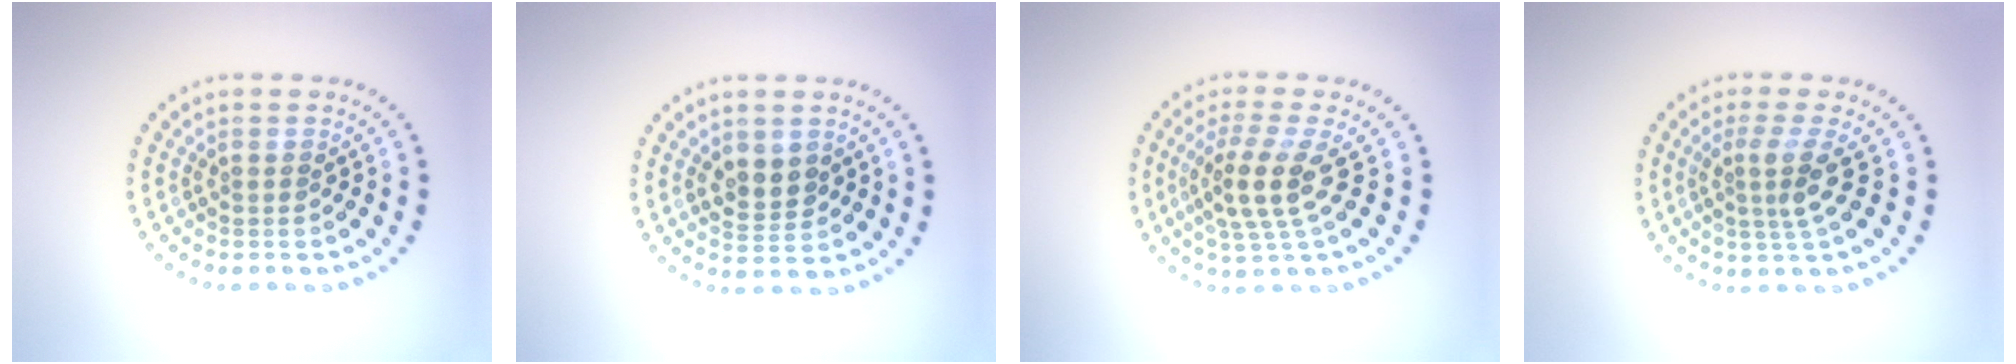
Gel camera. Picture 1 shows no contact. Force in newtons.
{"total": 2.5, "press": 2.4, "slide": 0.6}
{"total": 3.9, "press": 3.2, "slide": 2.2}
{"total": 2.7, "press": 1.9, "slide": 1.8}